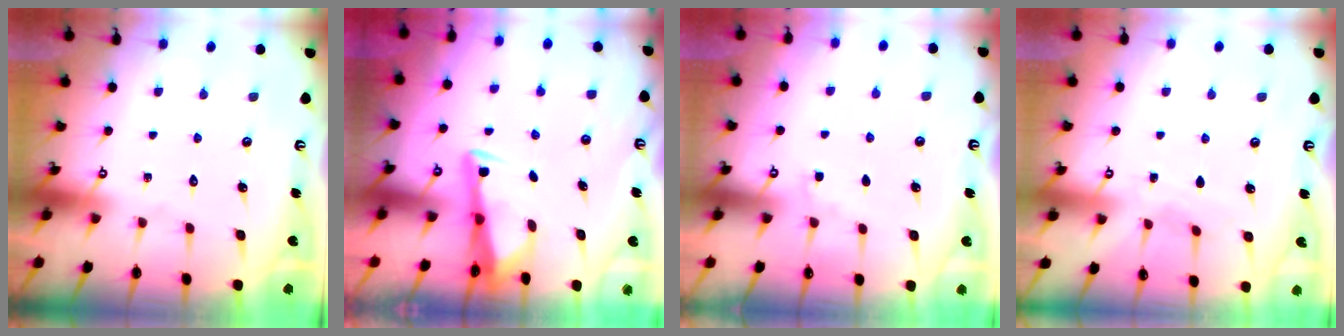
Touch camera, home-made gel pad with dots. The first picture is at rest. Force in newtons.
{"total": 3.5, "press": 3.5, "slide": 0.3}
{"total": 3.3, "press": 3.3, "slide": 0.5}
{"total": 3.3, "press": 3.3, "slide": 0.1}